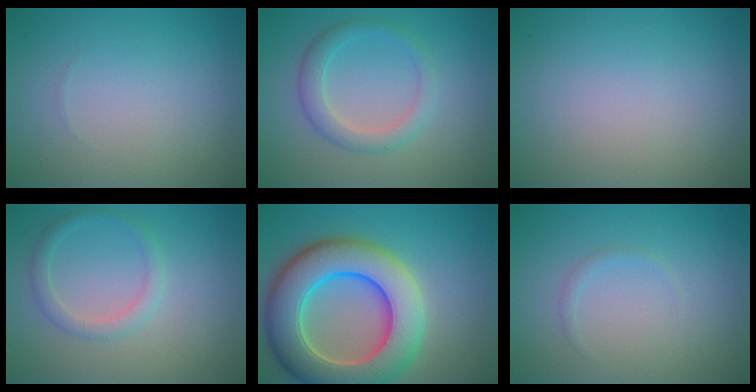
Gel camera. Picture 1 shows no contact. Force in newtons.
{"total": 2.7, "press": 2.7, "slide": 0.2}
{"total": 0.0}
{"total": 1.9, "press": 1.9, "slide": 0.2}
{"total": 11.3, "press": 11.3, "slide": 0.8}
{"total": 0.7, "press": 0.7, "slide": 0.0}